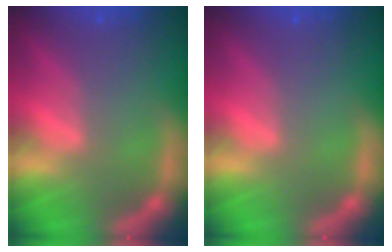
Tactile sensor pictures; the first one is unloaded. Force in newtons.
{"total": 0.0}